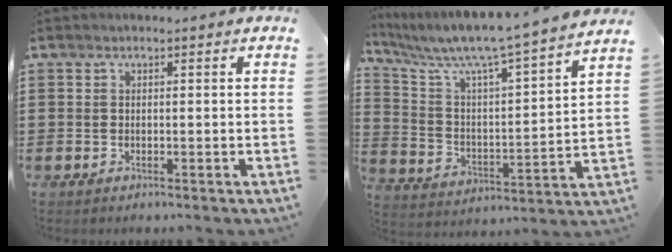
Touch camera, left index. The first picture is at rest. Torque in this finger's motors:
{"motor_torque": [1.14, -1.00, 0.45, 0.21]}